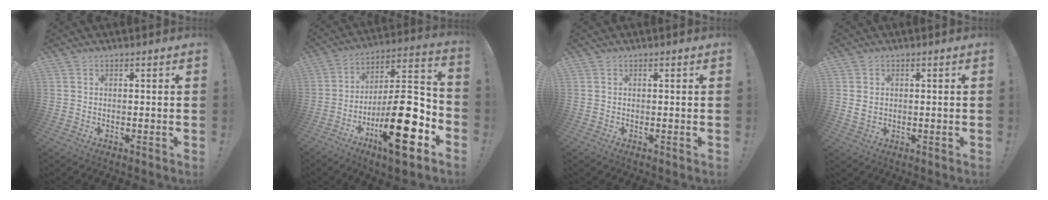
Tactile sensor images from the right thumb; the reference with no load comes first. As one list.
[{"total": 23.2, "force": [-8.7, 7.6, 20.1], "torque": [-0.324, 0.049, -0.136]}, {"total": 0.0}, {"total": 3.0, "force": [1.0, 2.5, 1.3], "torque": [-0.017, 0.003, 0.020]}]